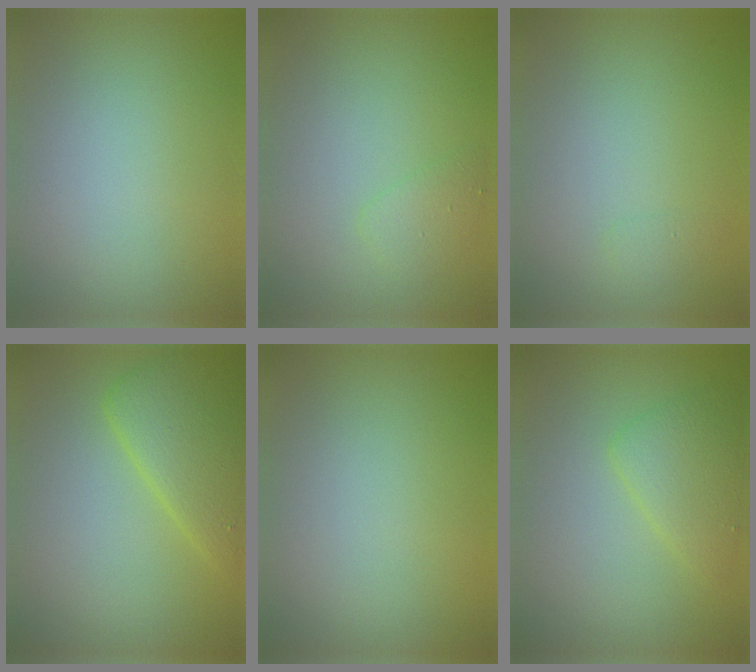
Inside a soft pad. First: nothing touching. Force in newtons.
{"total": 1.4, "press": 1.4, "slide": 0.1}
{"total": 0.6, "press": 0.6, "slide": 0.1}
{"total": 4.9, "press": 4.9, "slide": 0.2}
{"total": 0.0}
{"total": 3.0, "press": 3.0, "slide": 0.1}